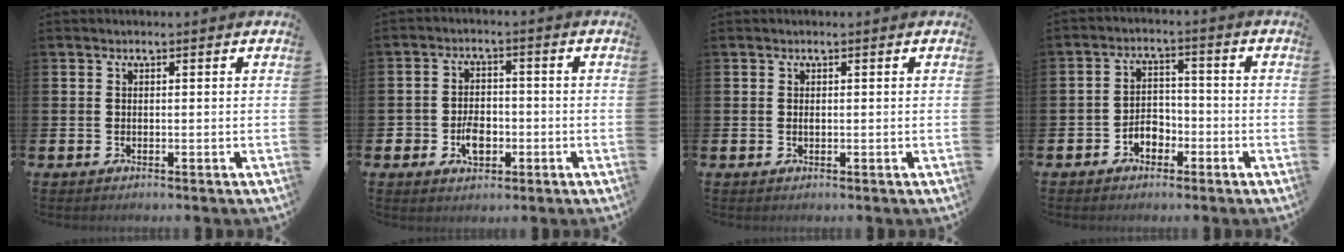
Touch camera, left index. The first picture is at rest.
{"total": 4.3, "force": [-1.5, 3.0, 2.7], "torque": [-0.042, 0.004, -0.030]}
{"total": 0.0}
{"total": 3.4, "force": [-2.1, 2.3, 1.4], "torque": [-0.038, 0.009, -0.044]}